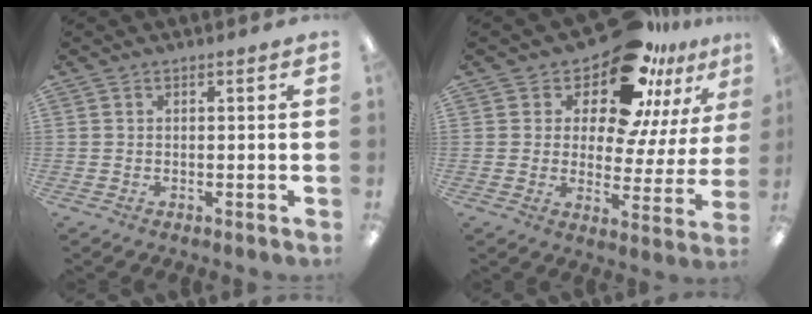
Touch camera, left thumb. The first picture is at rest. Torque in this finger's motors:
{"motor_torque": [1.92, 2.13, 0.06, -0.08, 0.04]}